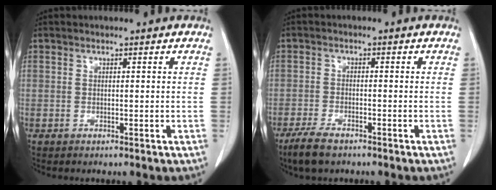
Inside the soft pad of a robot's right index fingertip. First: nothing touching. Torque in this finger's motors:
{"motor_torque": [0.44, -0.31, 0.13, 0.05]}